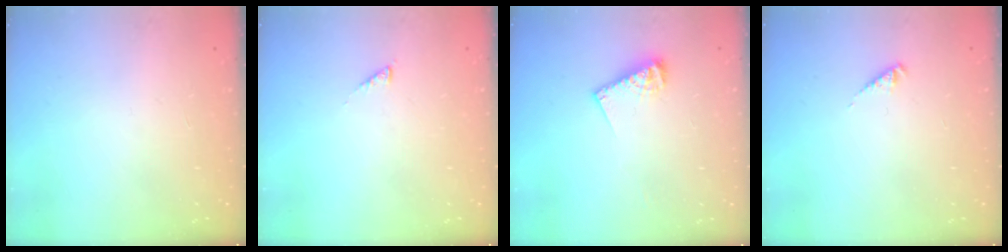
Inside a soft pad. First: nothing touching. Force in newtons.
{"total": 0.9, "press": 0.9, "slide": 0.3}
{"total": 8.7, "press": 8.6, "slide": 0.8}
{"total": 2.3, "press": 2.3, "slide": 0.4}